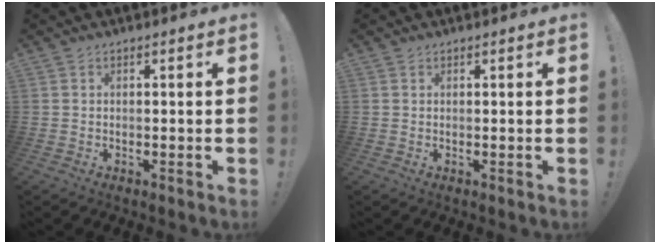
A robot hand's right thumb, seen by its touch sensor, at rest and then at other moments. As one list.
[{"total": 0.7, "force": [0.5, 0.4, 0.0], "torque": [0.006, -0.003, 0.009]}]